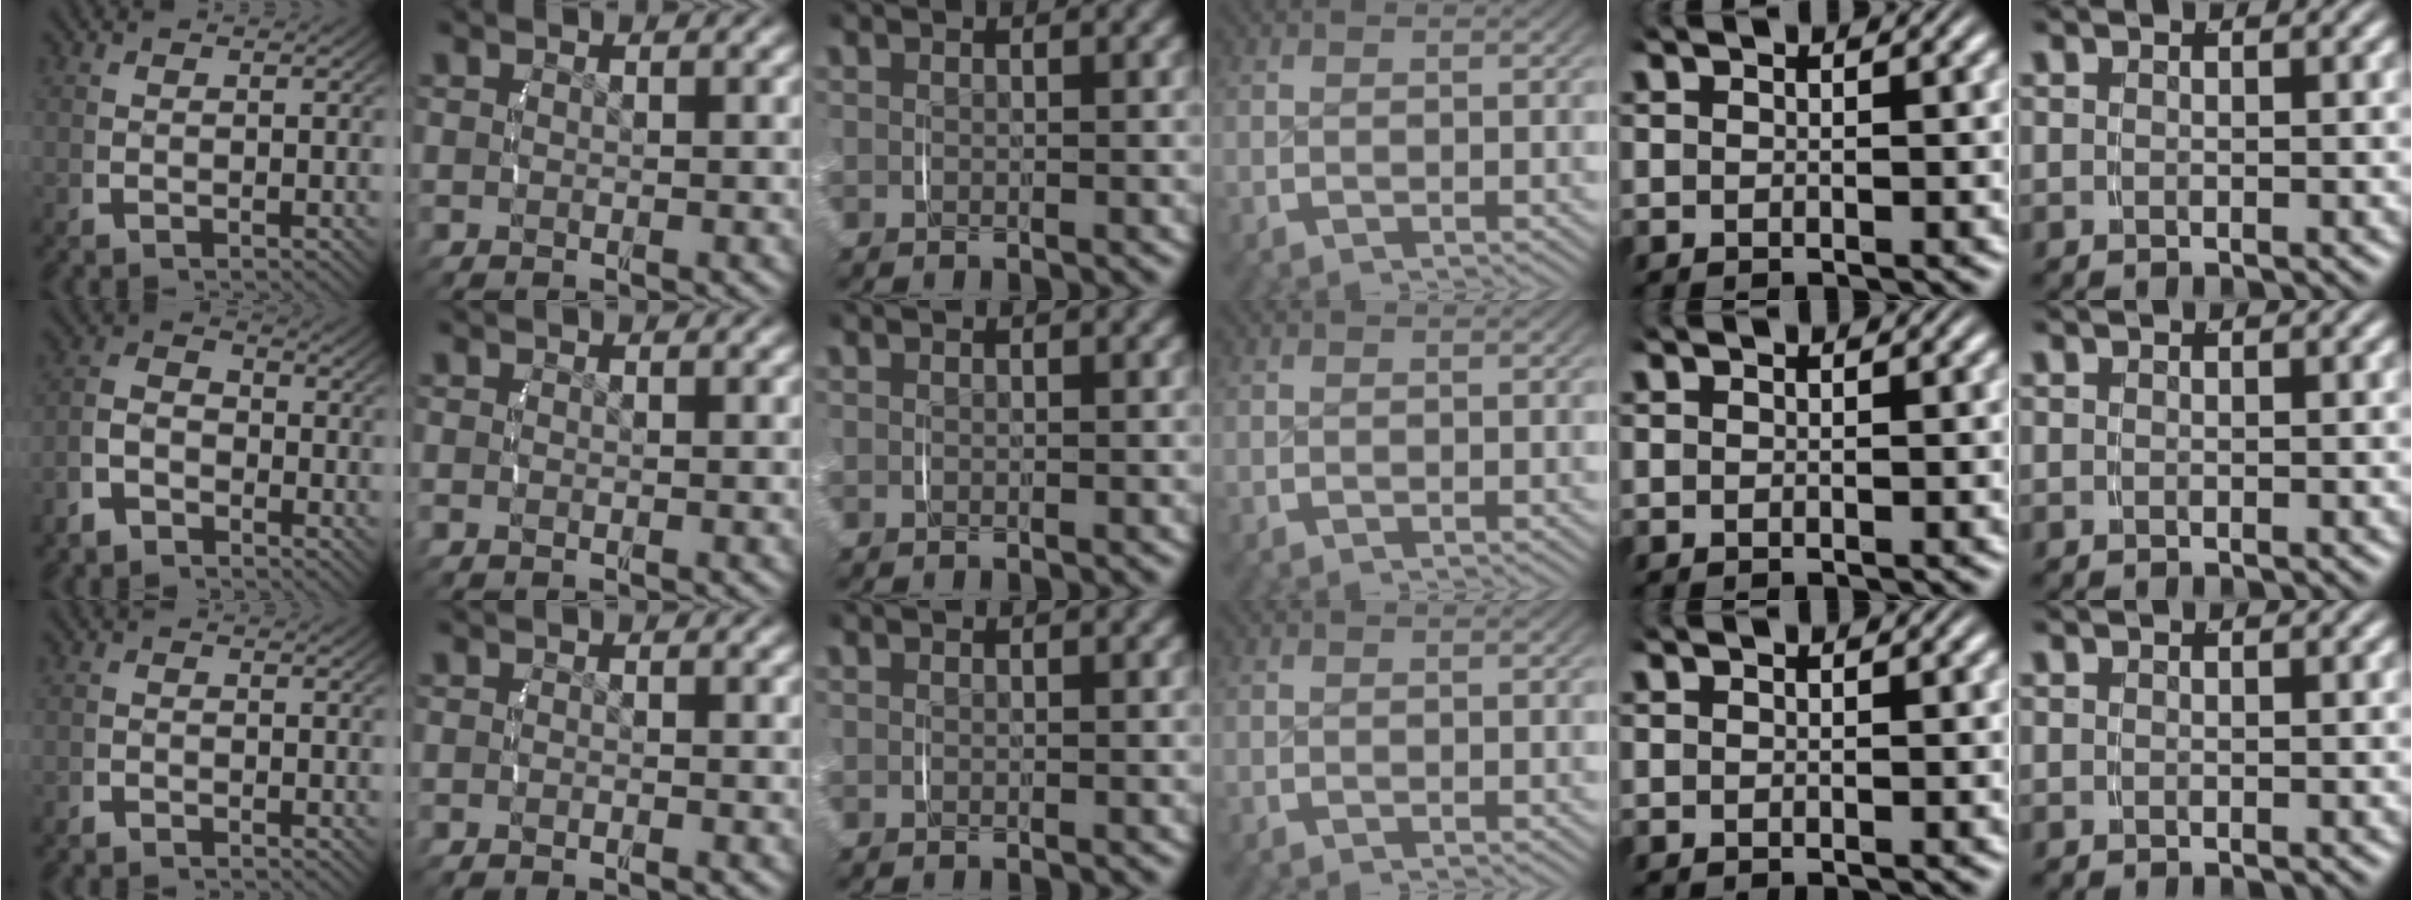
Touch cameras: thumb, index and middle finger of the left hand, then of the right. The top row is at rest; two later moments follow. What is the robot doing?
{"motion": "lift_and_place", "object": "napkin"}